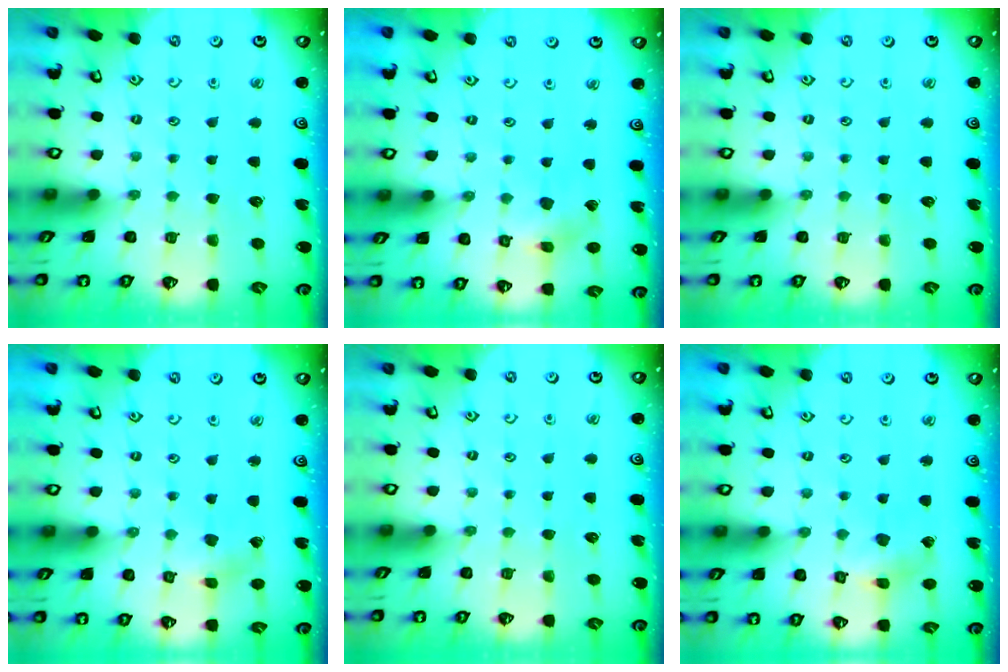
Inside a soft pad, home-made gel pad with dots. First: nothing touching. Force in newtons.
{"total": 6.1, "press": 6.1, "slide": 0.5}
{"total": 0.0}
{"total": 1.5, "press": 1.5, "slide": 0.0}
{"total": 0.0}
{"total": 3.7, "press": 3.7, "slide": 0.4}